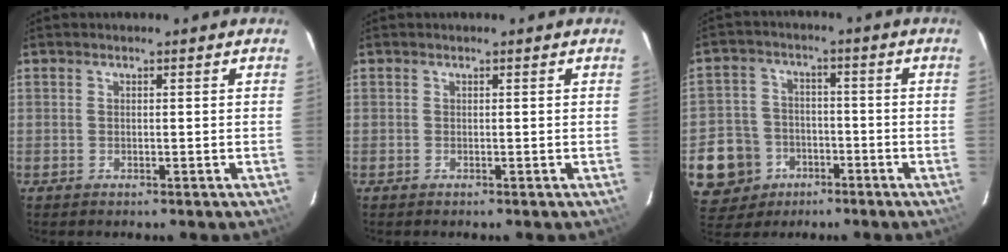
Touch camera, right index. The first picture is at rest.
{"total": 0.0}
{"total": 11.5, "force": [-4.6, 10.2, 2.6], "torque": [-0.103, 0.027, -0.062]}